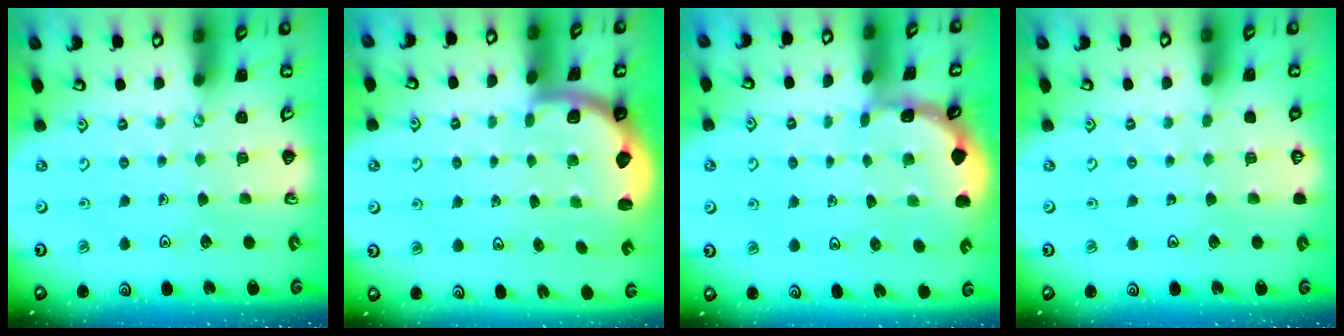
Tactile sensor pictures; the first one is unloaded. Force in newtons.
{"total": 2.0, "press": 1.9, "slide": 0.5}
{"total": 1.2, "press": 1.2, "slide": 0.1}
{"total": 0.0}